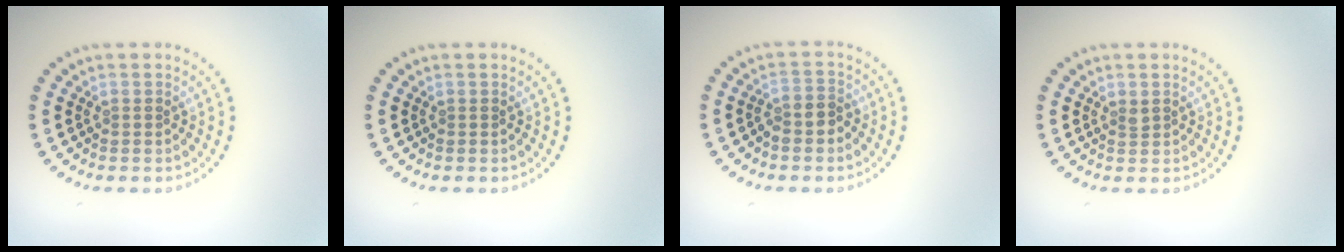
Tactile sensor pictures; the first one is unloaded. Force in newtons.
{"total": 0.0}
{"total": 2.2, "press": 1.9, "slide": 1.2}
{"total": 0.6, "press": 0.5, "slide": 0.3}